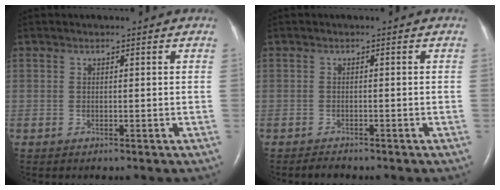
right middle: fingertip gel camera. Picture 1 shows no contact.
{"total": 1.0, "force": [-1.0, 0.1, 0.1], "torque": [-0.010, -0.004, -0.014]}